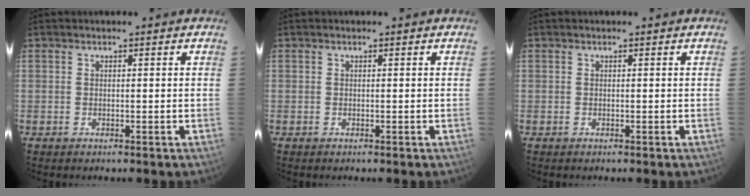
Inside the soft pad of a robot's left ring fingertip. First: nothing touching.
{"total": 0.0}
{"total": 0.0}